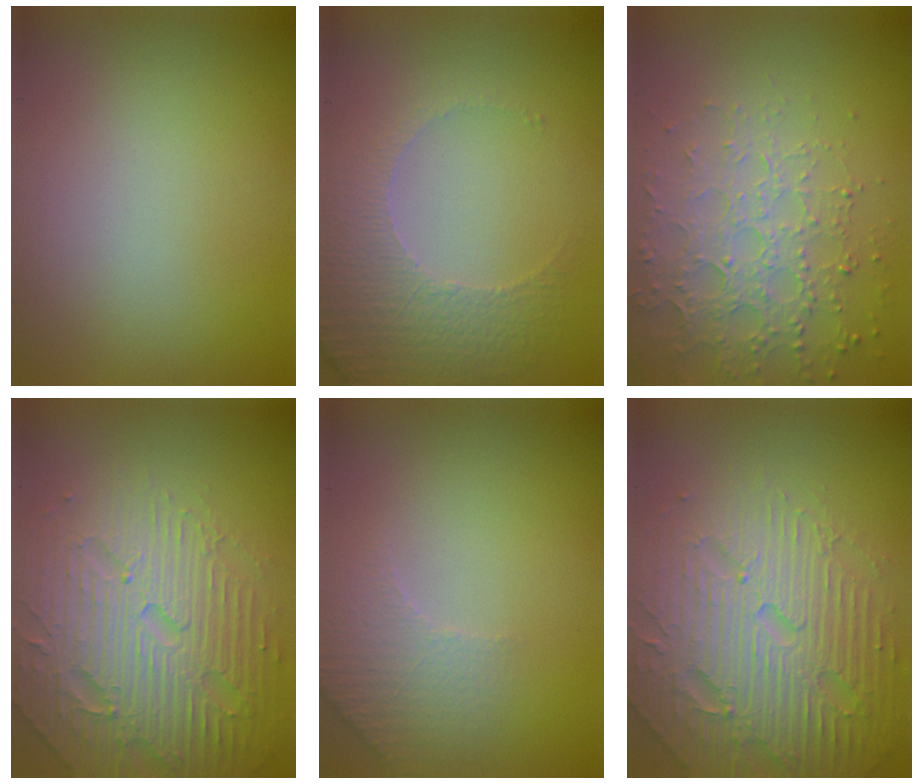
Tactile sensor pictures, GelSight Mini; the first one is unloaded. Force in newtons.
{"total": 4.8, "press": 3.5, "slide": 3.4}
{"total": 4.8, "press": 4.3, "slide": 2.1}
{"total": 7.4, "press": 7.3, "slide": 1.5}
{"total": 2.8, "press": 2.7, "slide": 0.8}
{"total": 7.4, "press": 7.3, "slide": 1.5}